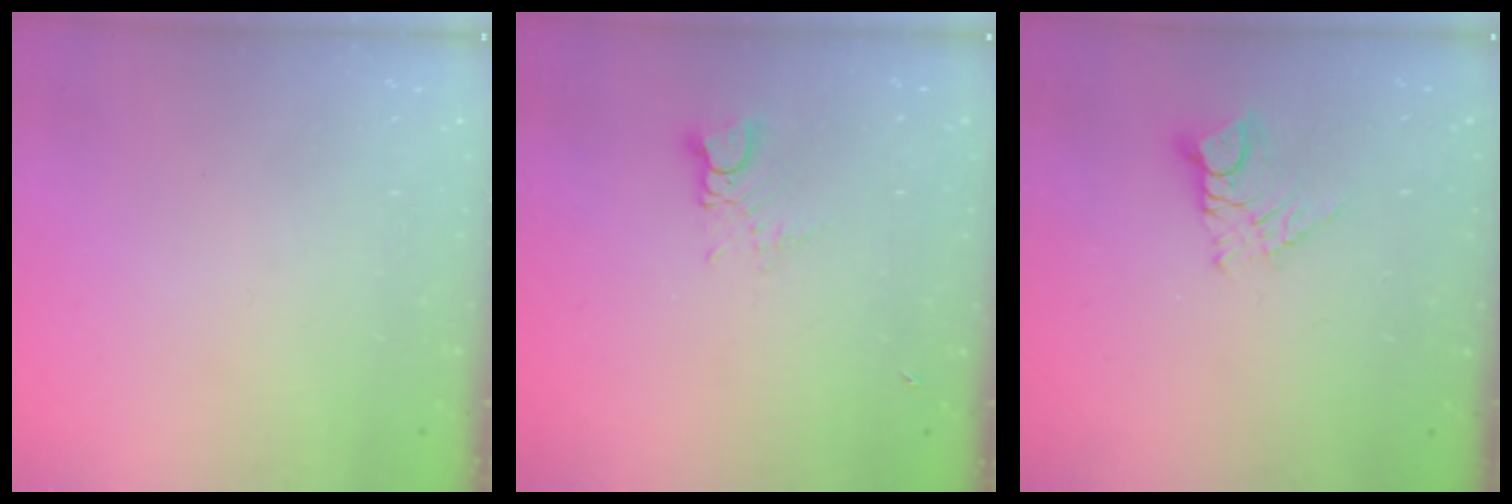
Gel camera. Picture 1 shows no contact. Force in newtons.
{"total": 3.1, "press": 3.1, "slide": 0.3}
{"total": 7.5, "press": 7.5, "slide": 0.7}